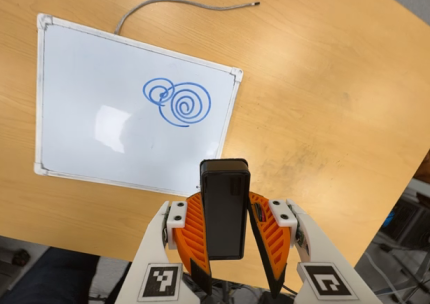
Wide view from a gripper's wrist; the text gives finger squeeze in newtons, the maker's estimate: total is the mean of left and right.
{"total": 5.8, "left": 5.5, "right": 6.1}